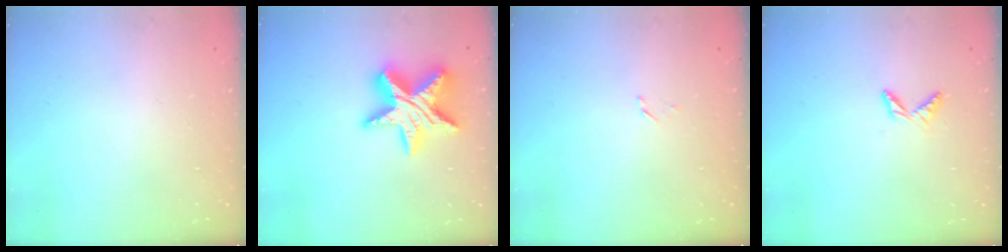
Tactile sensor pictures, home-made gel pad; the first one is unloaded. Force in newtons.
{"total": 17.4, "press": 17.3, "slide": 1.4}
{"total": 1.4, "press": 1.4, "slide": 0.2}
{"total": 4.7, "press": 4.7, "slide": 0.4}